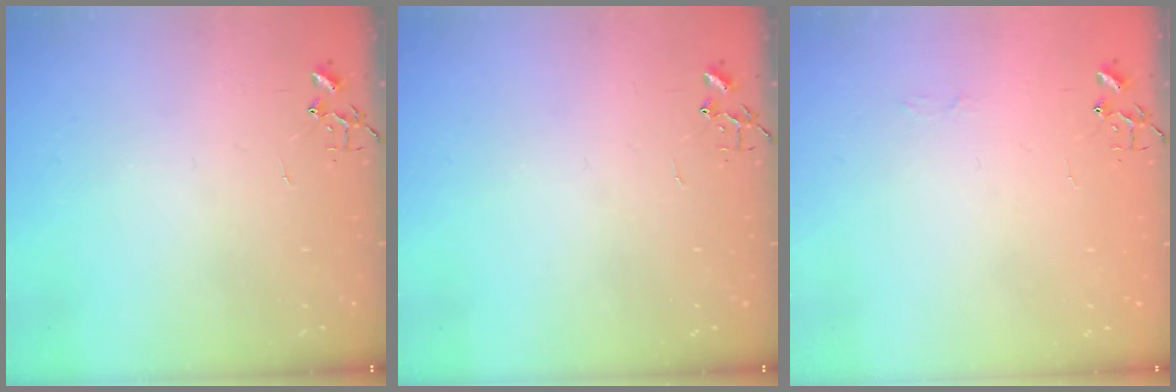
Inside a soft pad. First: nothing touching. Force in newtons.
{"total": 0.0}
{"total": 3.0, "press": 3.0, "slide": 0.3}